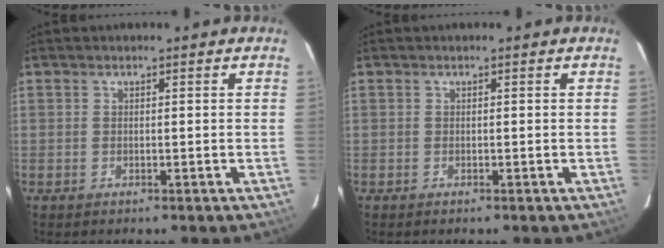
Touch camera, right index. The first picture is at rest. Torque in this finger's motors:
{"motor_torque": [-0.03, -0.08, 0.02, 0.01]}